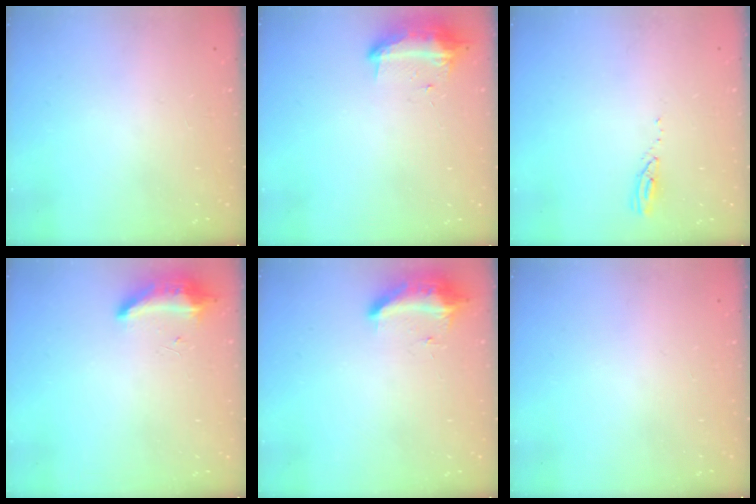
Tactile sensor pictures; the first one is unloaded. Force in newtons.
{"total": 9.4, "press": 9.4, "slide": 0.6}
{"total": 3.4, "press": 3.4, "slide": 0.3}
{"total": 9.7, "press": 8.8, "slide": 4.1}
{"total": 9.1, "press": 9.1, "slide": 0.1}
{"total": 0.0}